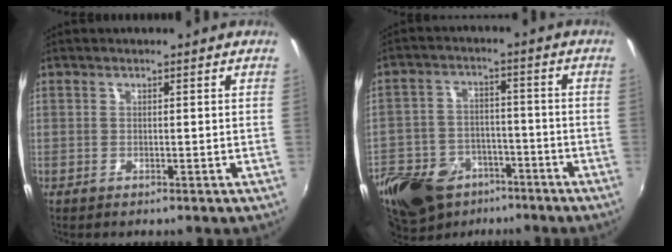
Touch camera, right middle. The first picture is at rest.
{"total": 20.9, "force": [-12.6, 13.2, 10.0], "torque": [-0.260, -0.009, -0.192]}